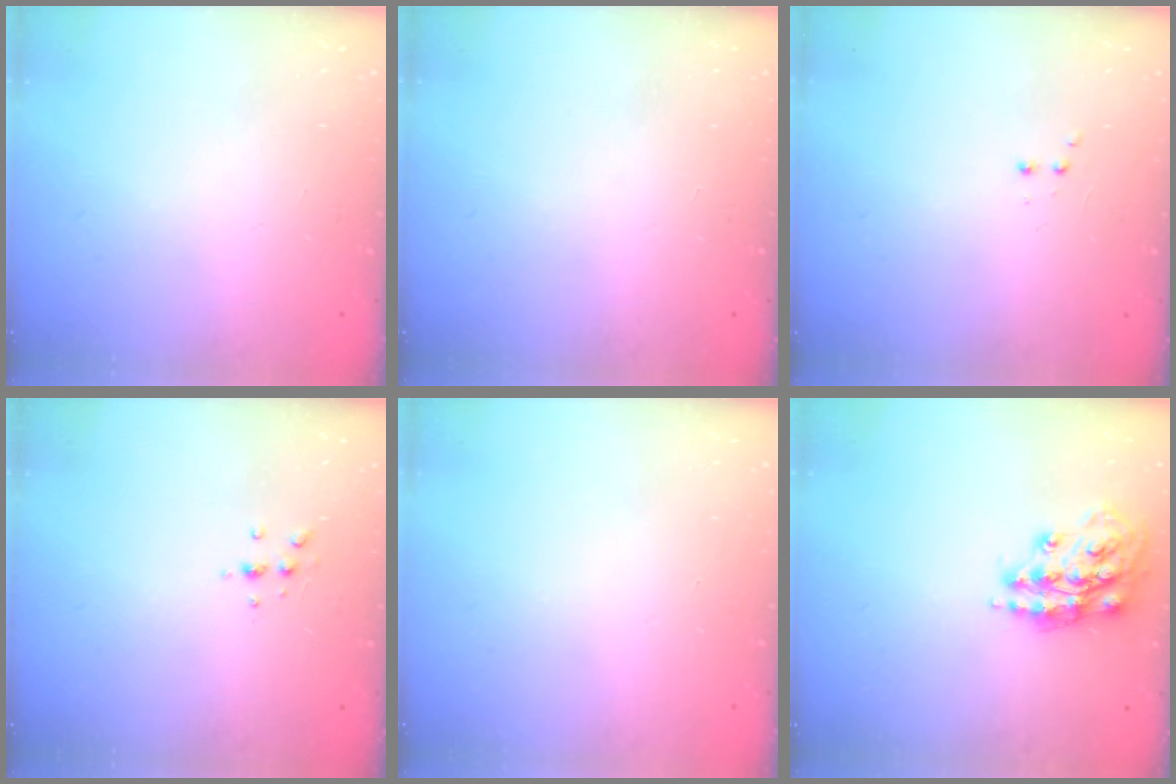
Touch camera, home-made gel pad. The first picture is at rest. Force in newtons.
{"total": 0.0}
{"total": 2.0, "press": 1.8, "slide": 0.9}
{"total": 6.1, "press": 6.1, "slide": 0.7}
{"total": 0.0}
{"total": 15.1, "press": 15.0, "slide": 1.0}